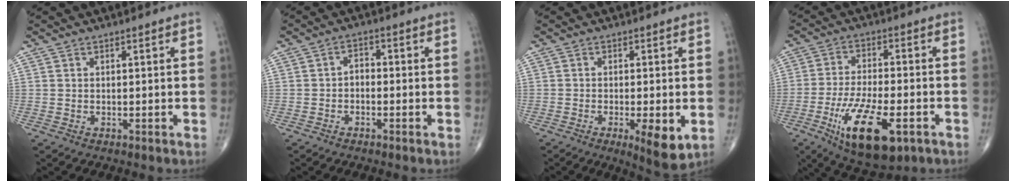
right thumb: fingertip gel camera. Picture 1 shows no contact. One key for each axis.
{"total": 2.4, "fx": -0.8, "fy": 1.6, "fz": 1.6, "tx": -0.015, "ty": 0.019, "tz": -0.025}
{"total": 7.1, "fx": -2.1, "fy": 1.9, "fz": 6.5, "tx": -0.098, "ty": -0.017, "tz": -0.030}
{"total": 15.9, "fx": -6.5, "fy": 6.2, "fz": 13.1, "tx": -0.232, "ty": 0.006, "tz": -0.099}